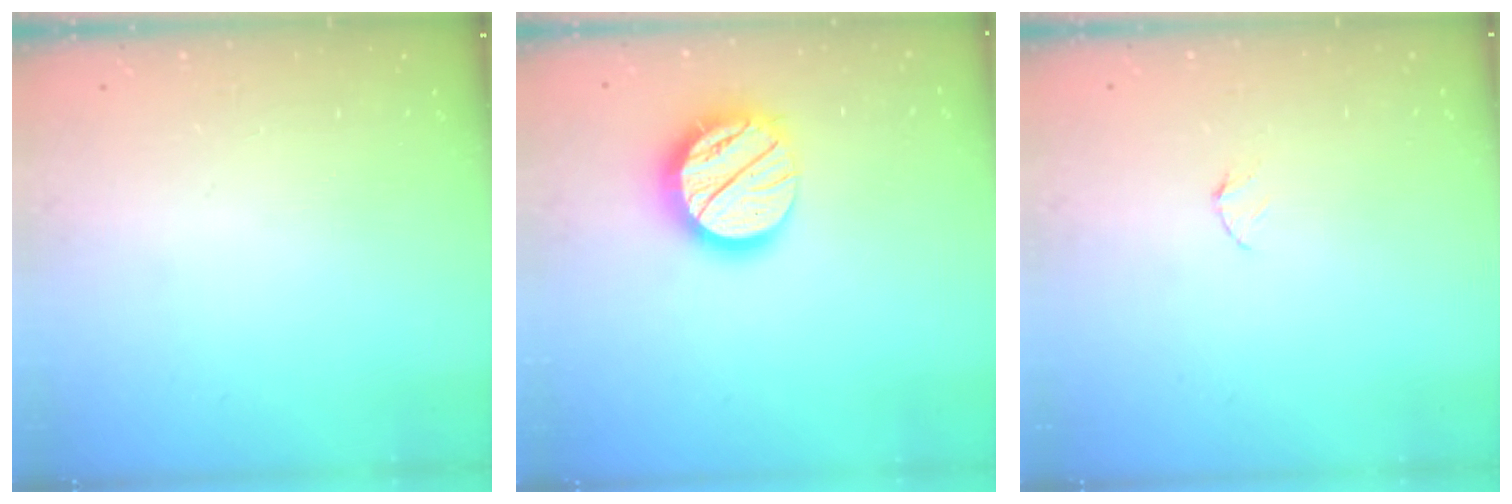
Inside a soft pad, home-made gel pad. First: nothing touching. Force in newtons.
{"total": 16.9, "press": 16.9, "slide": 1.3}
{"total": 3.4, "press": 3.4, "slide": 0.4}